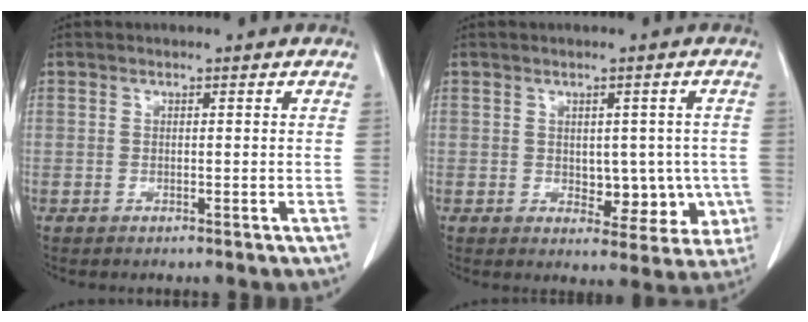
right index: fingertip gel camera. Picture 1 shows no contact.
{"total": 6.9, "force": [-0.8, 4.5, 5.1], "torque": [-0.043, 0.010, 0.002]}